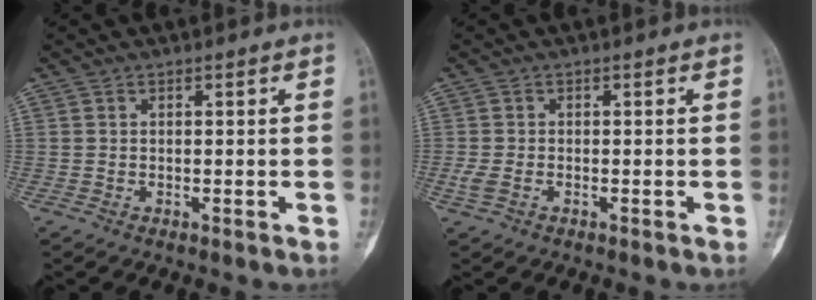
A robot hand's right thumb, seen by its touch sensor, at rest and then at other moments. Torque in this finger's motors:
{"motor_torque": [0.33, 0.17, 0.22, -0.13, 0.00]}